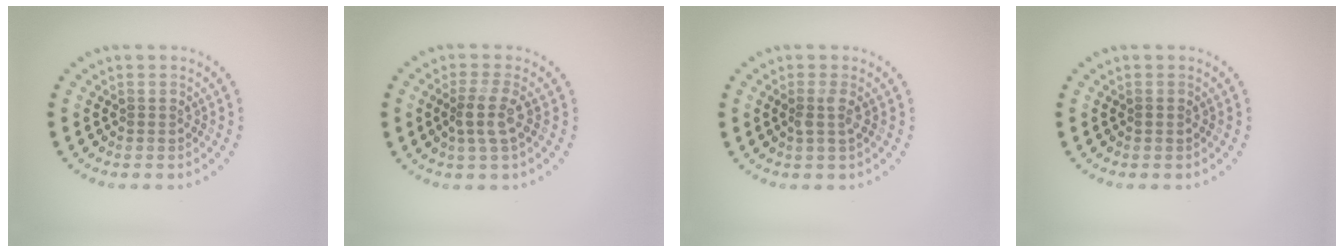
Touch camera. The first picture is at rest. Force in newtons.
{"total": 2.3, "press": 2.0, "slide": 1.2}
{"total": 1.2, "press": 1.1, "slide": 0.5}
{"total": 0.5, "press": 0.5, "slide": 0.2}